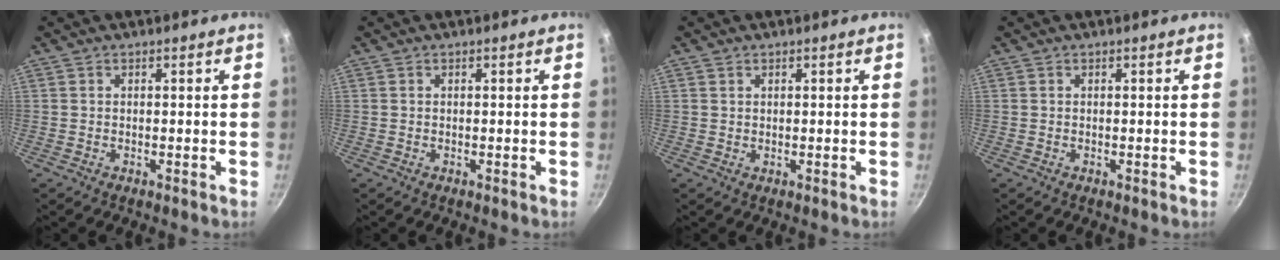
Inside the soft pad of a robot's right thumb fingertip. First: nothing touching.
{"total": 0.0}
{"total": 0.8, "force": [0.5, 0.6, 0.2], "torque": [0.000, -0.001, 0.007]}
{"total": 0.0}